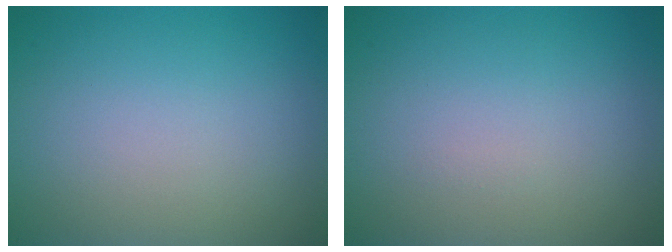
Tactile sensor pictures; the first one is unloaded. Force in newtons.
{"total": 0.0}